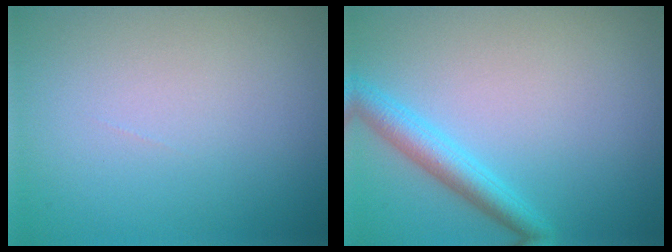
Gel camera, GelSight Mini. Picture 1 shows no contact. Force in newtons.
{"total": 3.0, "press": 2.9, "slide": 0.2}